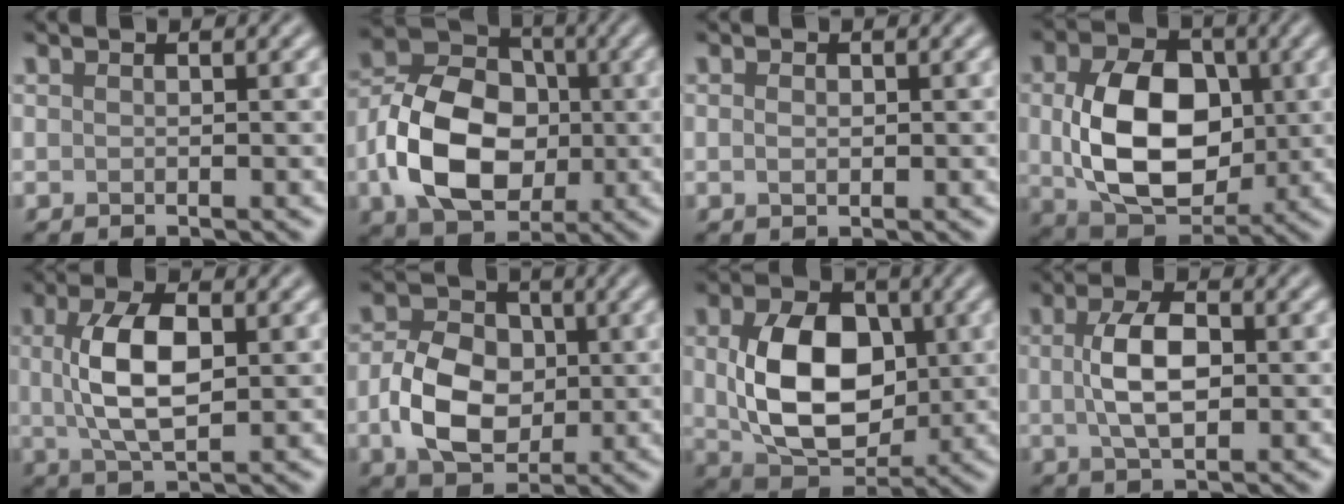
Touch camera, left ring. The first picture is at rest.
{"total": 10.0, "force": [-1.6, 7.3, 6.7], "torque": [-0.136, 0.005, -0.037]}
{"total": 1.0, "force": [0.0, 0.7, 0.7], "torque": [-0.013, 0.000, 0.000]}
{"total": 10.3, "force": [0.2, 7.1, 7.4], "torque": [-0.150, -0.007, 0.013]}
{"total": 6.3, "force": [0.8, 2.8, 5.5], "torque": [-0.114, 0.004, 0.017]}
{"total": 6.6, "force": [-0.8, 4.8, 4.5], "torque": [-0.092, 0.000, -0.018]}
{"total": 9.3, "force": [0.5, 6.3, 6.8], "torque": [-0.134, -0.006, 0.018]}
{"total": 4.8, "force": [0.3, 2.3, 4.2], "torque": [-0.085, 0.006, 0.002]}